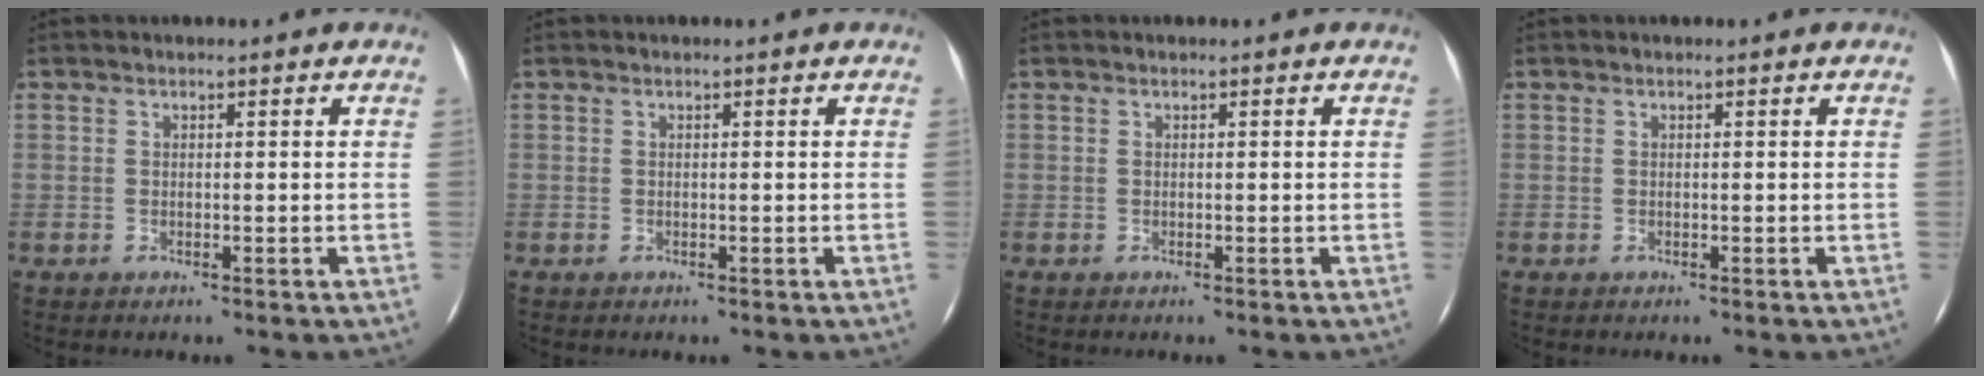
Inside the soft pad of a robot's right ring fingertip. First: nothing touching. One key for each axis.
{"total": 0.0}
{"total": 0.0}
{"total": 0.0}